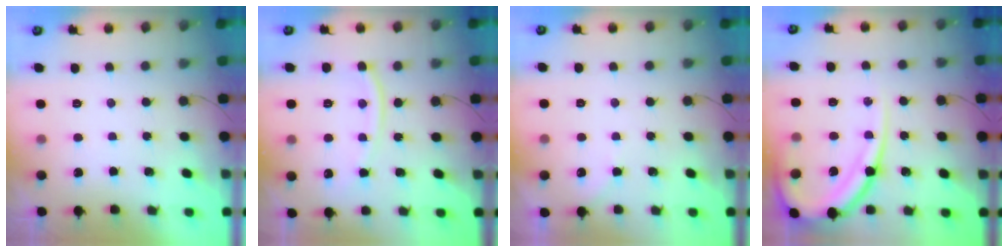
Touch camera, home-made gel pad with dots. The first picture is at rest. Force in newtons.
{"total": 11.3, "press": 11.2, "slide": 0.8}
{"total": 1.7, "press": 1.6, "slide": 0.3}
{"total": 16.7, "press": 16.6, "slide": 1.8}